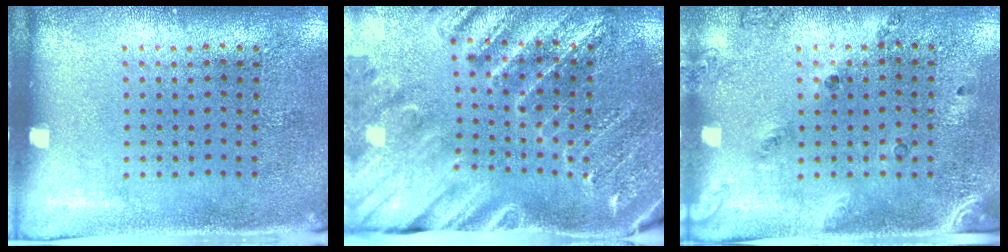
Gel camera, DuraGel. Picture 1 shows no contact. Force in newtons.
{"total": 3.1, "press": 3.0, "slide": 0.7}
{"total": 1.6, "press": 1.1, "slide": 1.1}